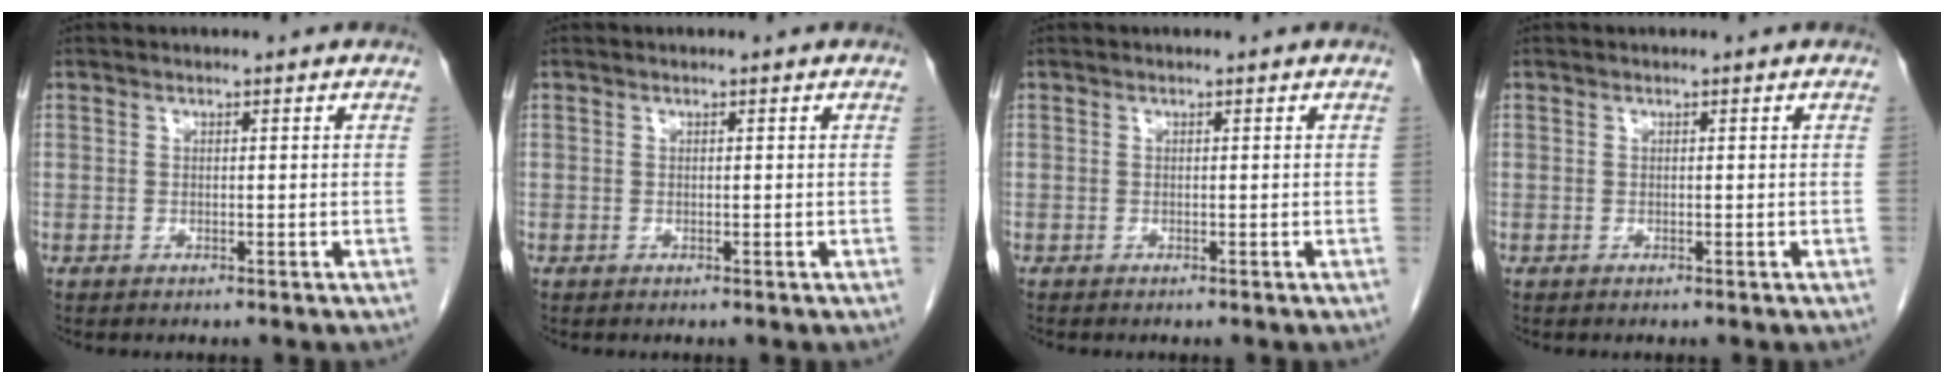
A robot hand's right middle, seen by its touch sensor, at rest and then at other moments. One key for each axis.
{"total": 0.0}
{"total": 0.0}
{"total": 0.0}